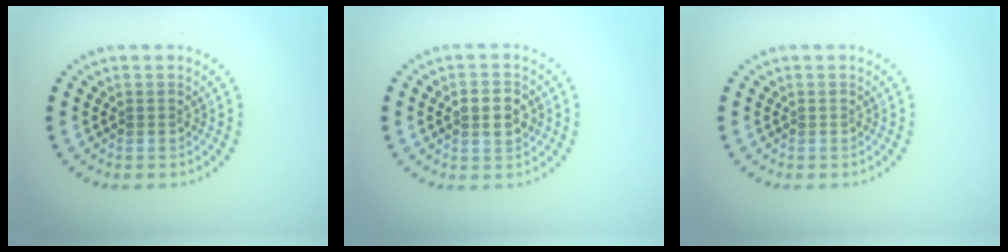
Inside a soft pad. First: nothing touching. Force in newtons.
{"total": 3.0, "press": 3.0, "slide": 0.0}
{"total": 0.0}